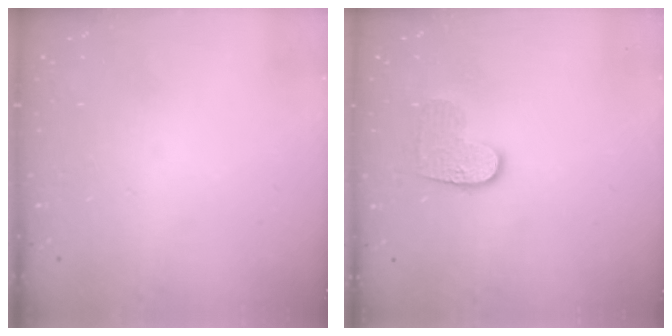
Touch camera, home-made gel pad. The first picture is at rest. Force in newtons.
{"total": 8.0, "press": 8.0, "slide": 0.3}